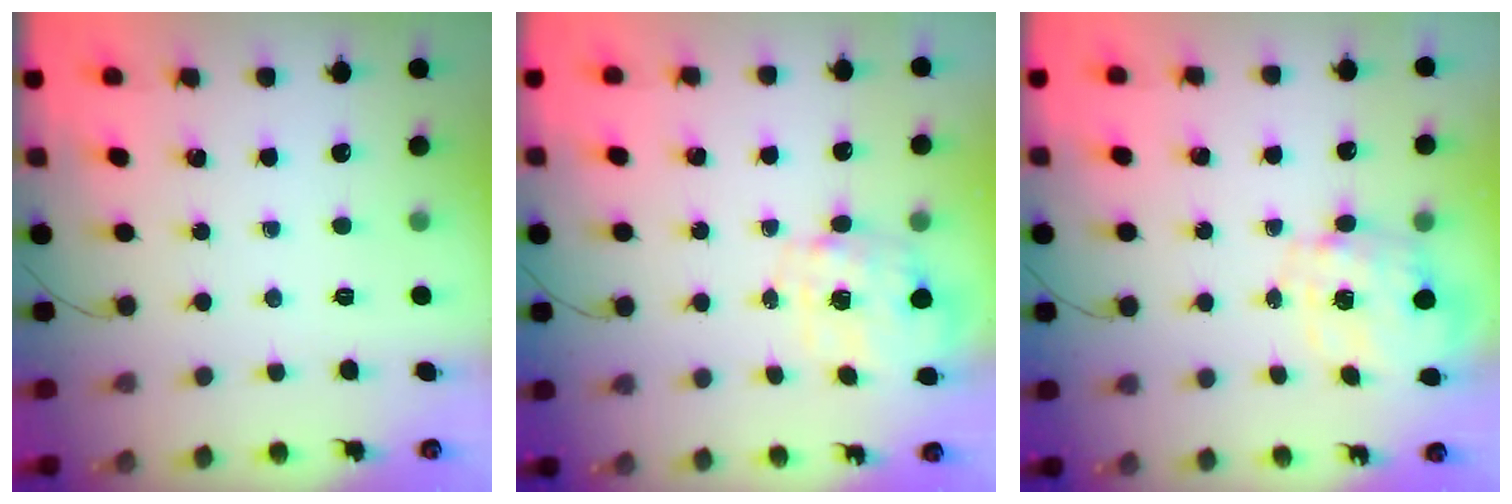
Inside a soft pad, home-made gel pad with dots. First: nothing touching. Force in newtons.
{"total": 2.9, "press": 2.7, "slide": 0.9}
{"total": 2.7, "press": 2.6, "slide": 0.8}